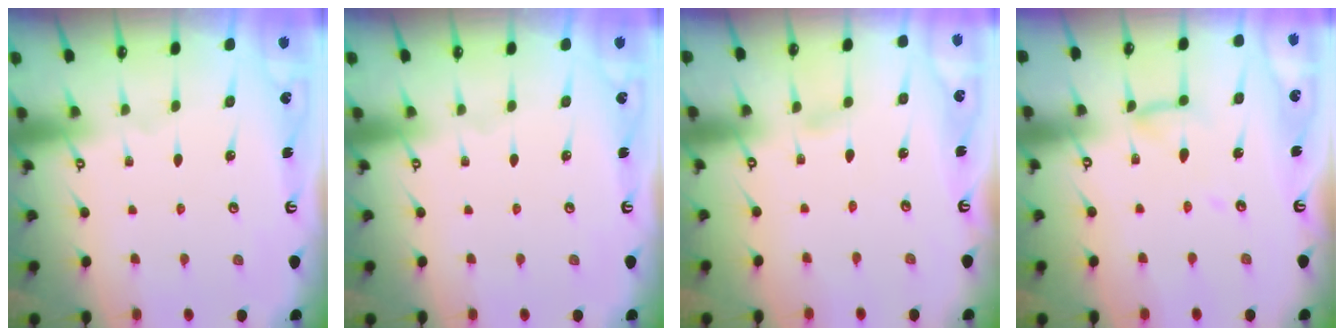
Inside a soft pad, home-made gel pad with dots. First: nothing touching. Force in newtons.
{"total": 0.0}
{"total": 1.7, "press": 1.7, "slide": 0.1}
{"total": 7.8, "press": 7.8, "slide": 0.7}